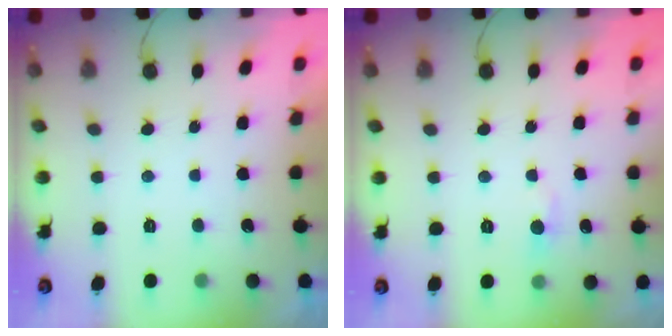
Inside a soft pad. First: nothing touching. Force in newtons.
{"total": 3.9, "press": 3.9, "slide": 0.5}